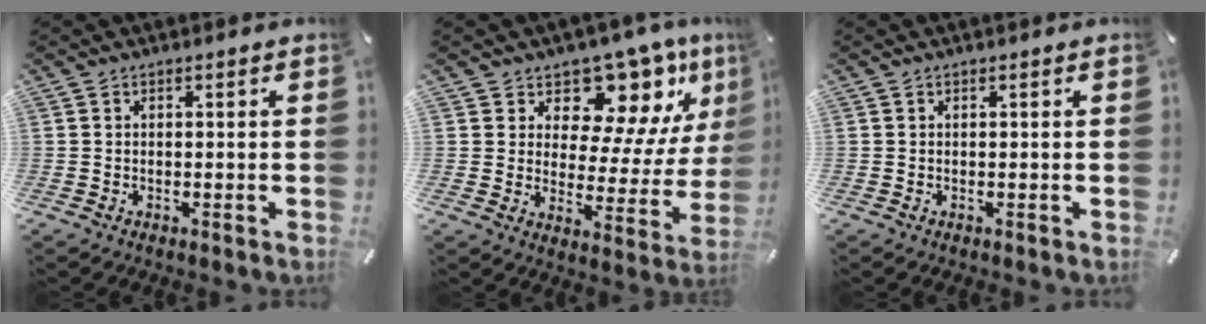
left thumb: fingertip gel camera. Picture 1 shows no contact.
{"total": 12.4, "force": [9.4, 6.8, 4.2], "torque": [-0.055, -0.103, 0.162]}
{"total": 0.0}